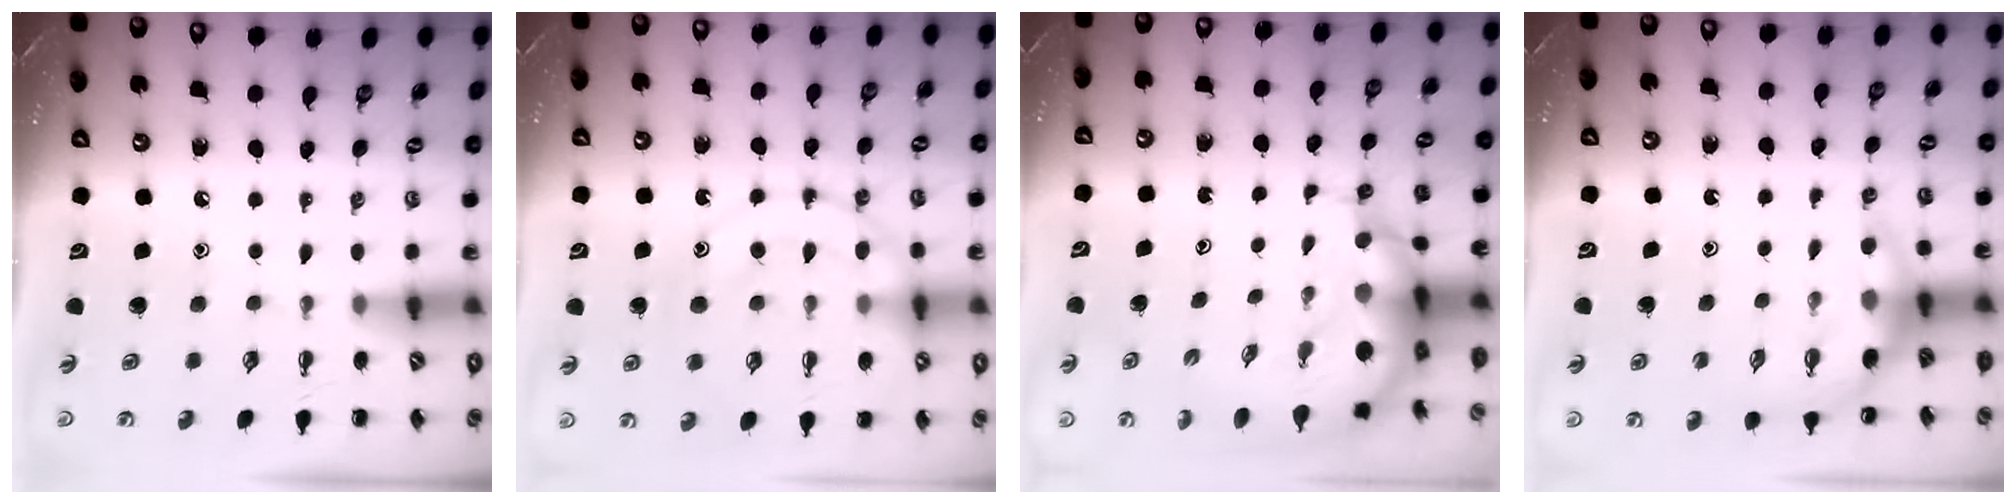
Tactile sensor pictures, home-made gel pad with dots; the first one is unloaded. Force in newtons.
{"total": 13.8, "press": 13.7, "slide": 1.7}
{"total": 8.6, "press": 8.3, "slide": 2.4}
{"total": 5.9, "press": 5.9, "slide": 0.5}